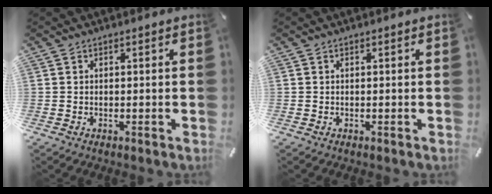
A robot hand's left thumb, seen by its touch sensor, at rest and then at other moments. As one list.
[{"total": 0.0}]